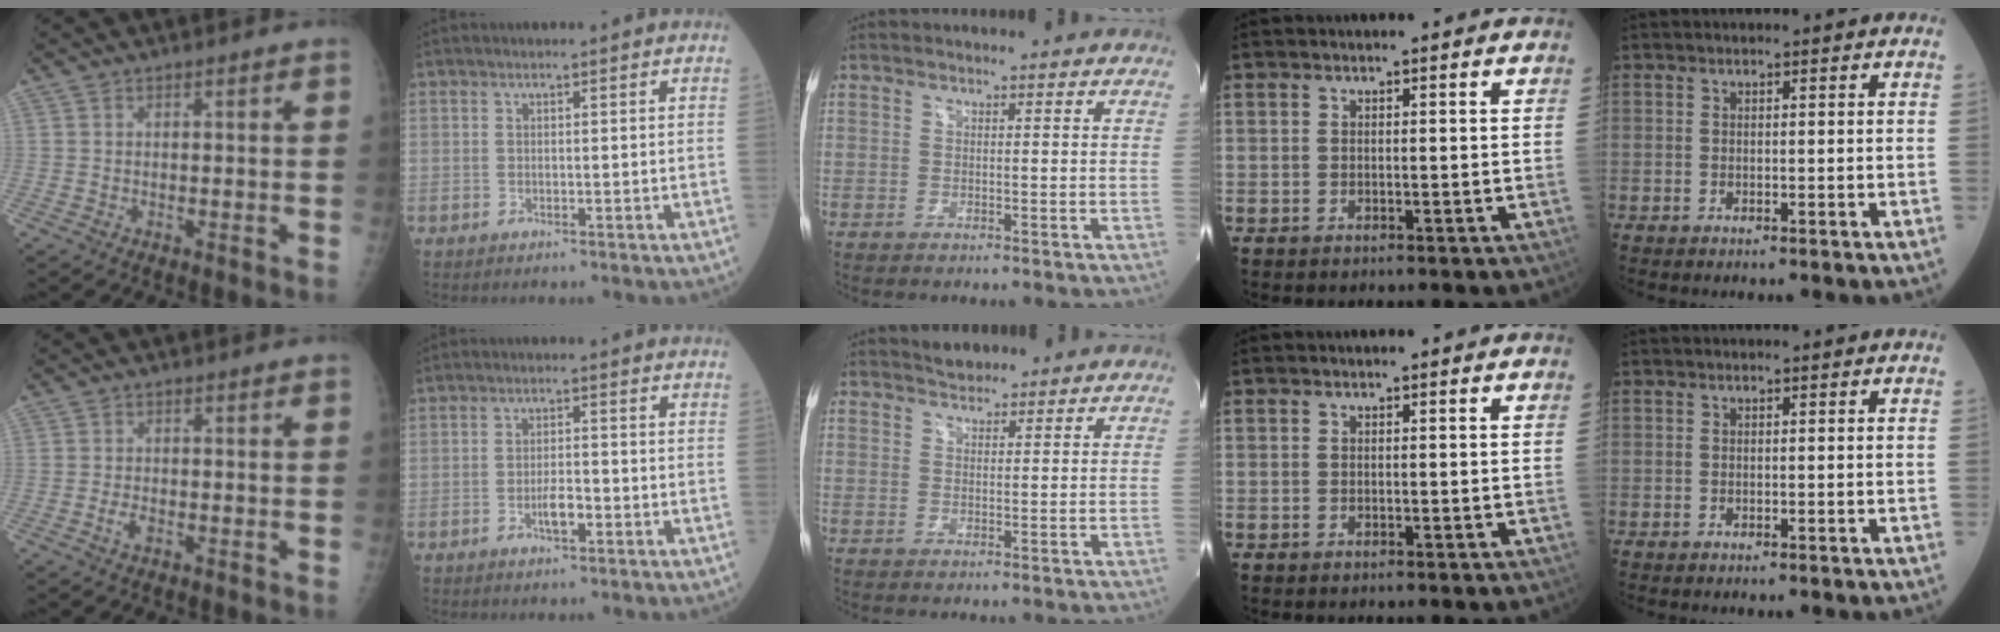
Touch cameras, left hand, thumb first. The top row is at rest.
{"thumb": {"total": 1.8, "force": [-0.7, 1.0, 1.3], "torque": [-0.025, 0.001, -0.013]}, "index": {"total": 2.8, "force": [-1.2, 0.8, 2.4], "torque": [-0.045, 0.002, -0.021]}, "middle": {"total": 2.2, "force": [2.0, 0.8, 0.3], "torque": [-0.011, 0.008, 0.035]}}